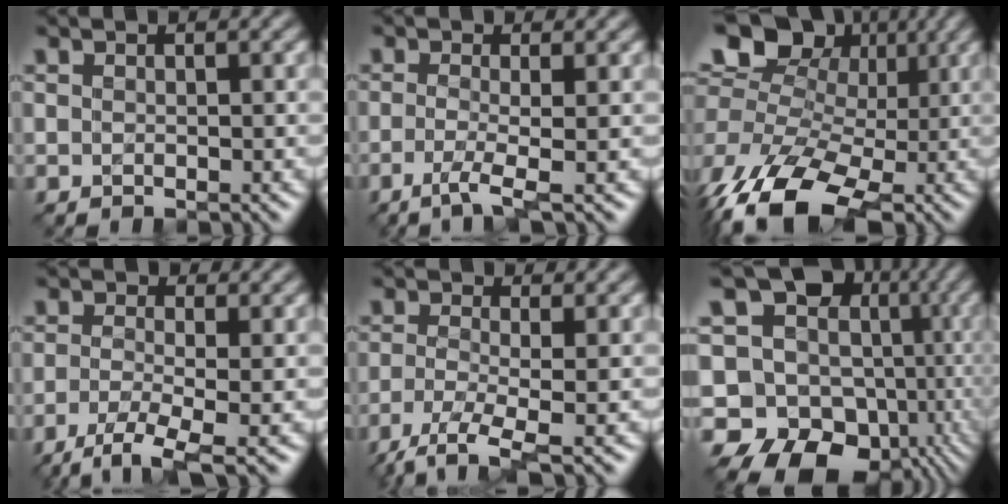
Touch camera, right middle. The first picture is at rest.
{"total": 2.7, "force": [-0.8, 0.6, 2.5], "torque": [-0.049, -0.002, -0.026]}
{"total": 15.2, "force": [-2.6, 10.6, 10.6], "torque": [-0.211, 0.020, -0.040]}
{"total": 4.0, "force": [-1.9, 1.2, 3.3], "torque": [-0.072, -0.003, -0.043]}
{"total": 3.9, "force": [-1.9, 1.0, 3.3], "torque": [-0.073, -0.006, -0.047]}
{"total": 14.8, "force": [0.4, 12.3, 8.2], "torque": [-0.128, -0.012, 0.042]}